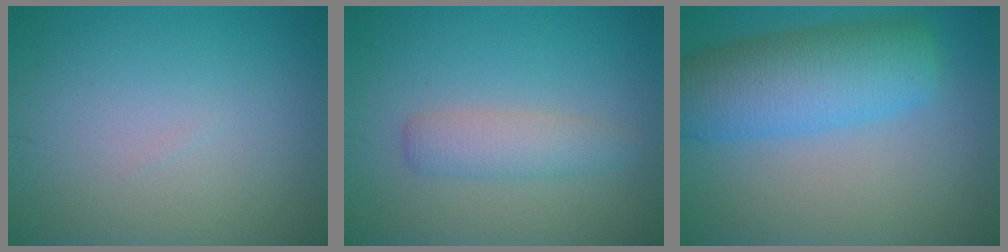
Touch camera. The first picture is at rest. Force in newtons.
{"total": 2.5, "press": 2.5, "slide": 0.0}
{"total": 8.2, "press": 8.2, "slide": 0.2}